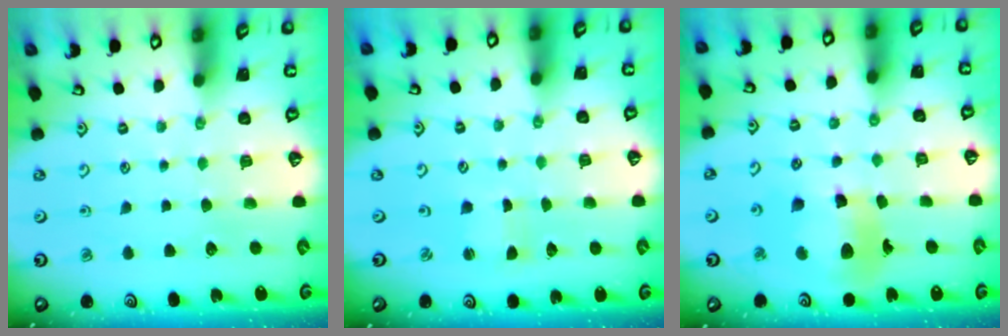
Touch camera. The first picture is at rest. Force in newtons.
{"total": 1.3, "press": 1.3, "slide": 0.1}
{"total": 12.5, "press": 12.4, "slide": 1.5}